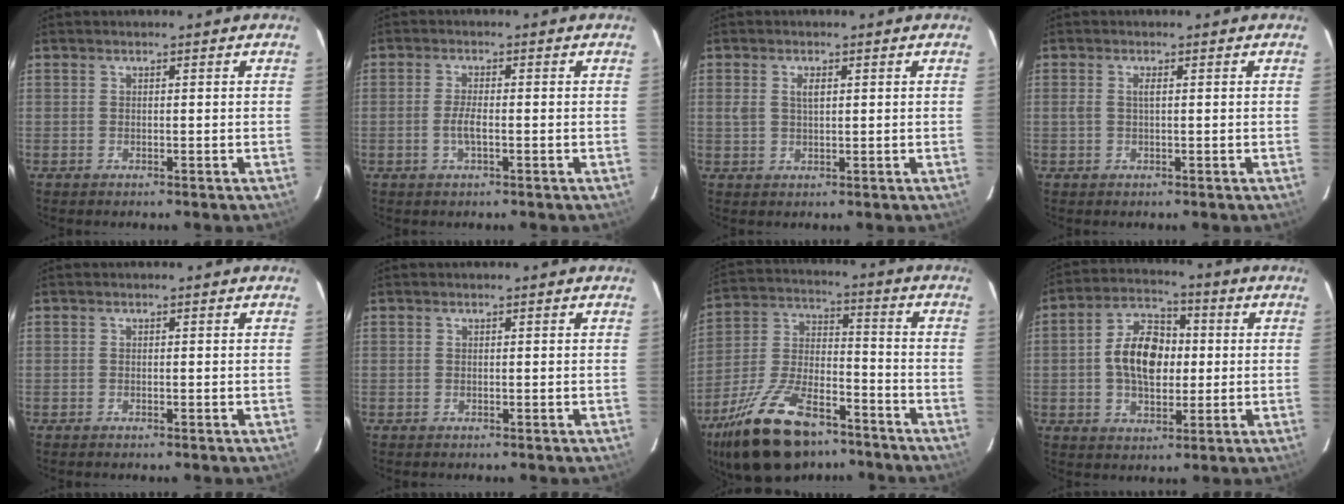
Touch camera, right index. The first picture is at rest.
{"total": 2.7, "force": [-0.8, 0.5, 2.5], "torque": [-0.052, -0.001, -0.016]}
{"total": 2.6, "force": [0.8, 1.3, 2.1], "torque": [-0.039, 0.002, 0.016]}
{"total": 1.3, "force": [0.2, 0.2, 1.2], "torque": [-0.025, 0.002, 0.002]}
{"total": 0.0}
{"total": 0.0}
{"total": 21.9, "force": [-15.0, 9.8, 12.6], "torque": [-0.253, -0.003, -0.251]}
{"total": 11.3, "force": [0.2, 7.1, 8.8], "torque": [-0.160, 0.025, 0.002]}